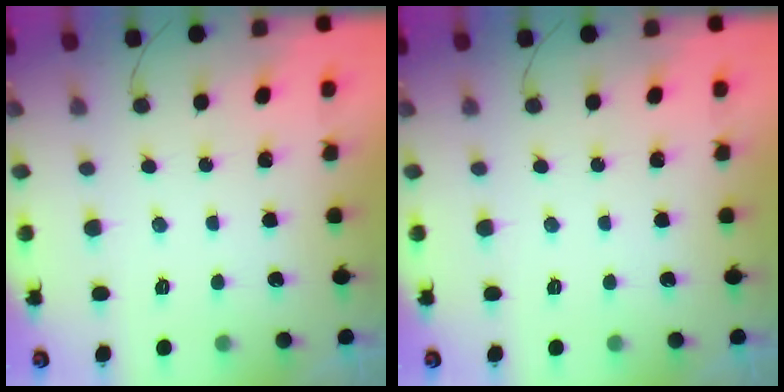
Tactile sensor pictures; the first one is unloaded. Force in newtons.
{"total": 0.0}